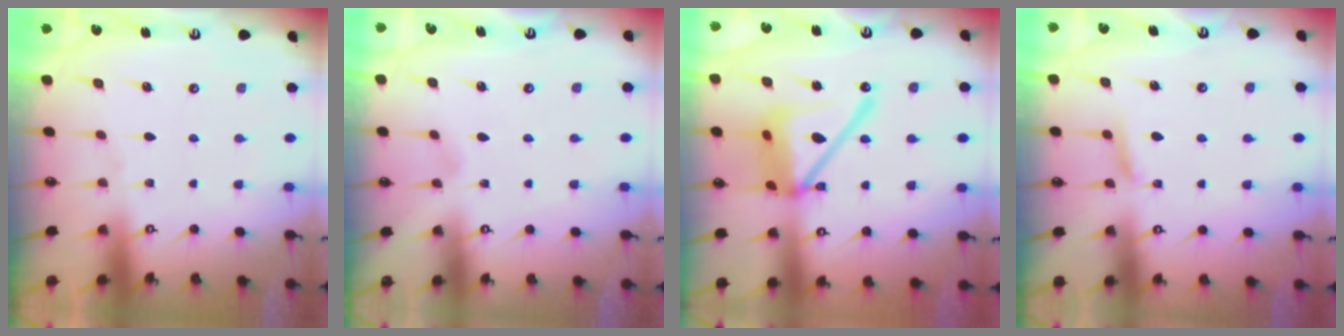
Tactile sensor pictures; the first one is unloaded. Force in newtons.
{"total": 2.4, "press": 2.4, "slide": 0.3}
{"total": 18.7, "press": 18.6, "slide": 1.9}
{"total": 6.0, "press": 6.0, "slide": 0.7}